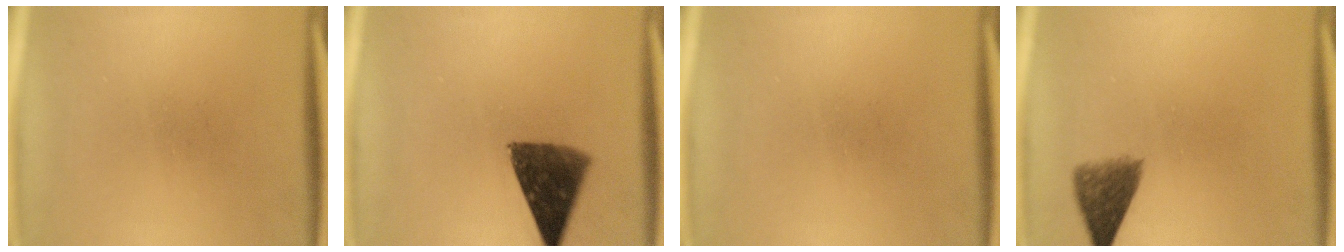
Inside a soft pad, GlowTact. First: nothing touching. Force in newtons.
{"total": 10.0}
{"total": 0.0}
{"total": 4.8}